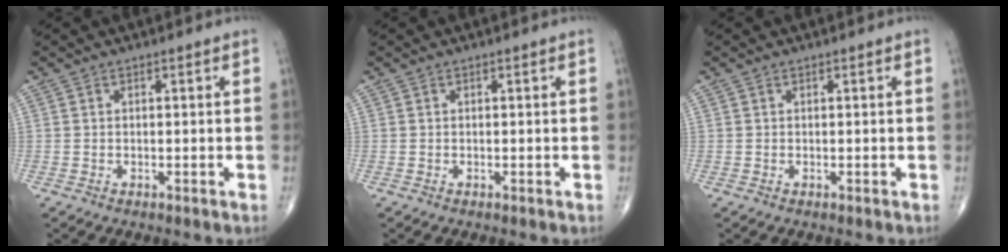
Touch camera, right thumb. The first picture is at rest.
{"total": 0.0}
{"total": 0.0}